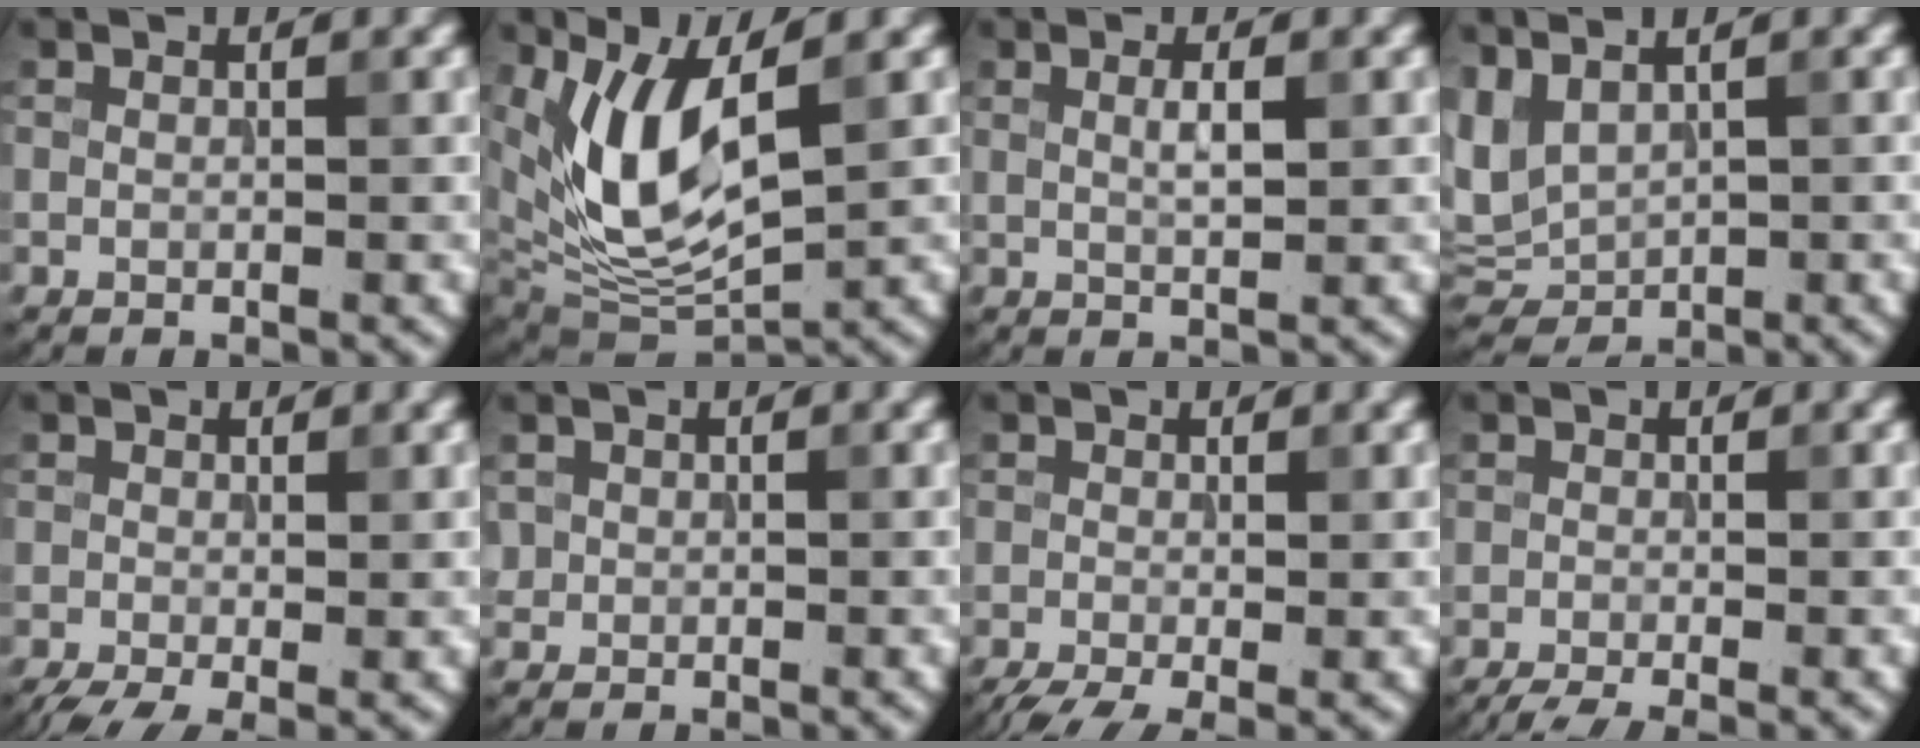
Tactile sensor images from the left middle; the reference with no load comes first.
{"total": 8.4, "force": [2.5, 3.6, 7.2], "torque": [-0.147, -0.016, 0.050]}
{"total": 1.8, "force": [0.6, 0.4, 1.7], "torque": [-0.031, 0.002, 0.010]}
{"total": 5.1, "force": [2.2, 2.9, 3.5], "torque": [-0.083, 0.005, 0.049]}
{"total": 3.9, "force": [-1.9, 2.1, 2.7], "torque": [-0.054, -0.013, -0.039]}
{"total": 0.8, "force": [0.2, 0.8, 0.1], "torque": [0.003, -0.002, 0.004]}
{"total": 4.3, "force": [-2.3, 2.3, 2.9], "torque": [-0.057, -0.016, -0.047]}
{"total": 3.0, "force": [-2.3, 1.1, 1.6], "torque": [-0.023, -0.011, -0.050]}